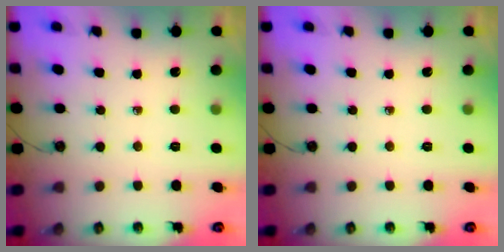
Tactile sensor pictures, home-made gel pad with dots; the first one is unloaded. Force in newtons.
{"total": 0.0}